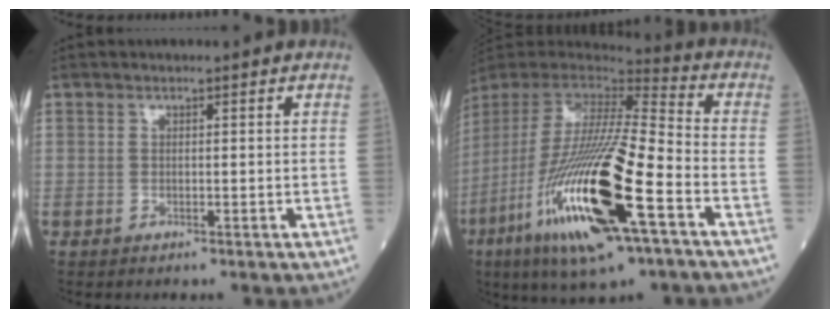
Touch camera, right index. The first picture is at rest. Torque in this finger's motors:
{"motor_torque": [1.50, -0.64, 1.05, 0.21]}